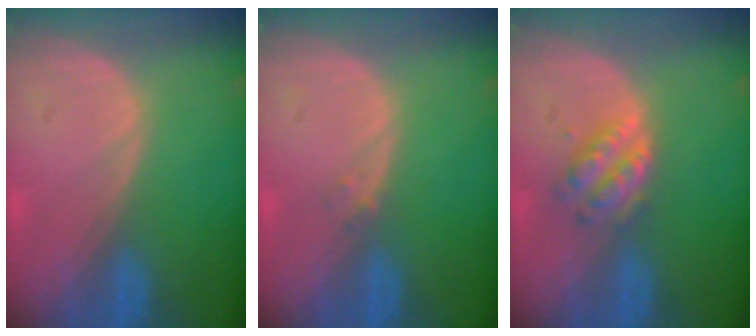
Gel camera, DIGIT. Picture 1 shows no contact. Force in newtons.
{"total": 0.9, "press": 0.9, "slide": 0.2}
{"total": 4.9, "press": 4.3, "slide": 2.3}